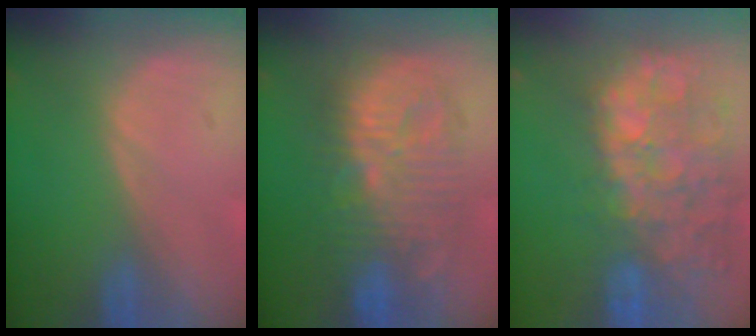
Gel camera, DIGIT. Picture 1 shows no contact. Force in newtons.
{"total": 10.4, "press": 10.4, "slide": 0.4}
{"total": 13.6, "press": 11.5, "slide": 7.2}